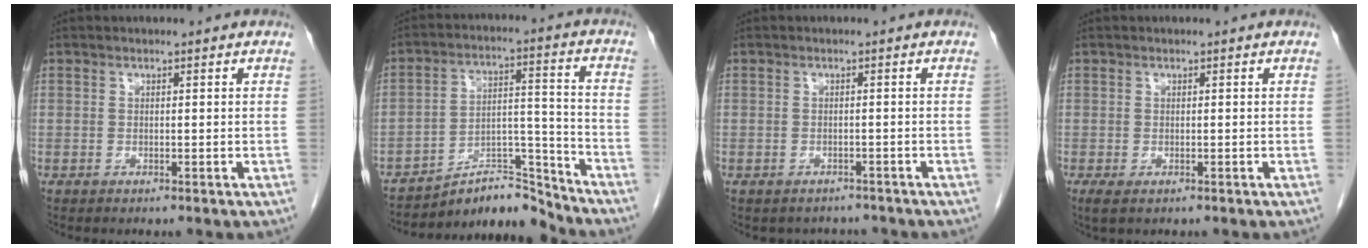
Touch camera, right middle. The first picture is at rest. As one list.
[{"total": 9.2, "force": [-9.1, 1.3, 1.2], "torque": [-0.014, 0.052, -0.155]}, {"total": 3.4, "force": [-2.9, 1.6, 0.0], "torque": [0.000, 0.008, -0.039]}, {"total": 1.7, "force": [-0.9, 0.8, 1.2], "torque": [-0.022, -0.005, -0.009]}]